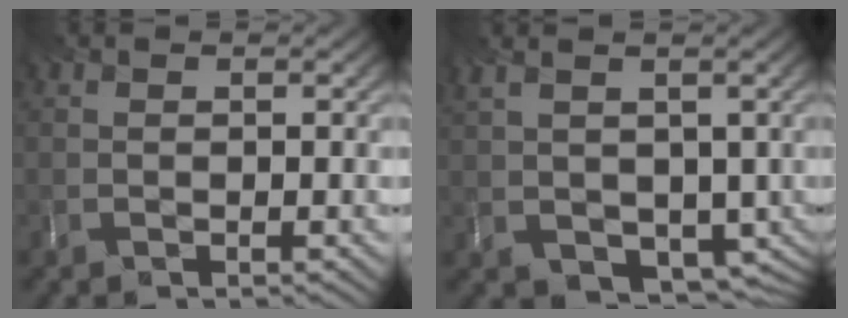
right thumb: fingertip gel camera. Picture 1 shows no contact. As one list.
[{"total": 5.3, "force": [0.7, 3.9, 3.6], "torque": [-0.101, -0.022, 0.041]}]